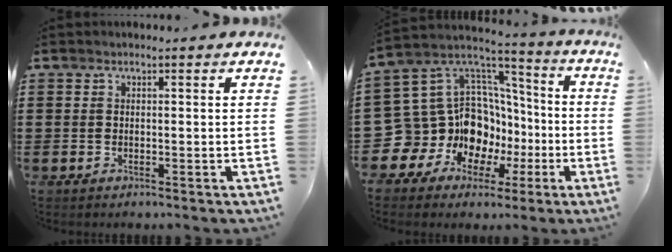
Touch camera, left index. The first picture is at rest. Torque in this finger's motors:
{"motor_torque": [1.46, 0.68, 0.56, 0.07]}